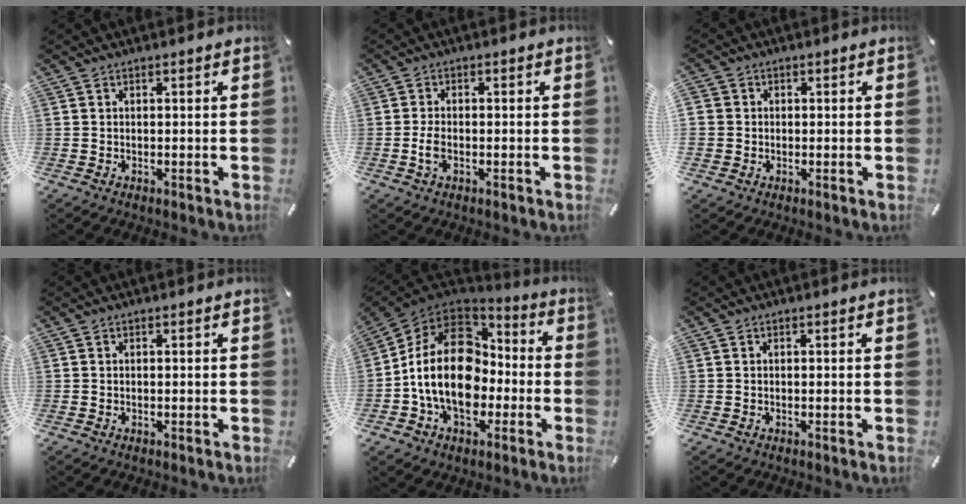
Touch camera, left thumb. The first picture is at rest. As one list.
[{"total": 2.9, "force": [-0.9, 1.4, 2.4], "torque": [-0.053, 0.002, -0.019]}, {"total": 3.2, "force": [0.0, 3.2, 0.2], "torque": [-0.006, 0.007, 0.001]}, {"total": 0.0}, {"total": 20.6, "force": [-1.8, 15.3, 13.6], "torque": [-0.262, 0.018, -0.026]}, {"total": 0.0}]